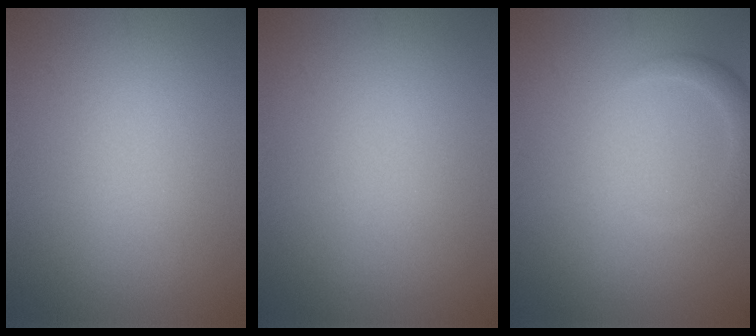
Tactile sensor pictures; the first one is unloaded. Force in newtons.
{"total": 0.0}
{"total": 2.0, "press": 2.0, "slide": 0.3}